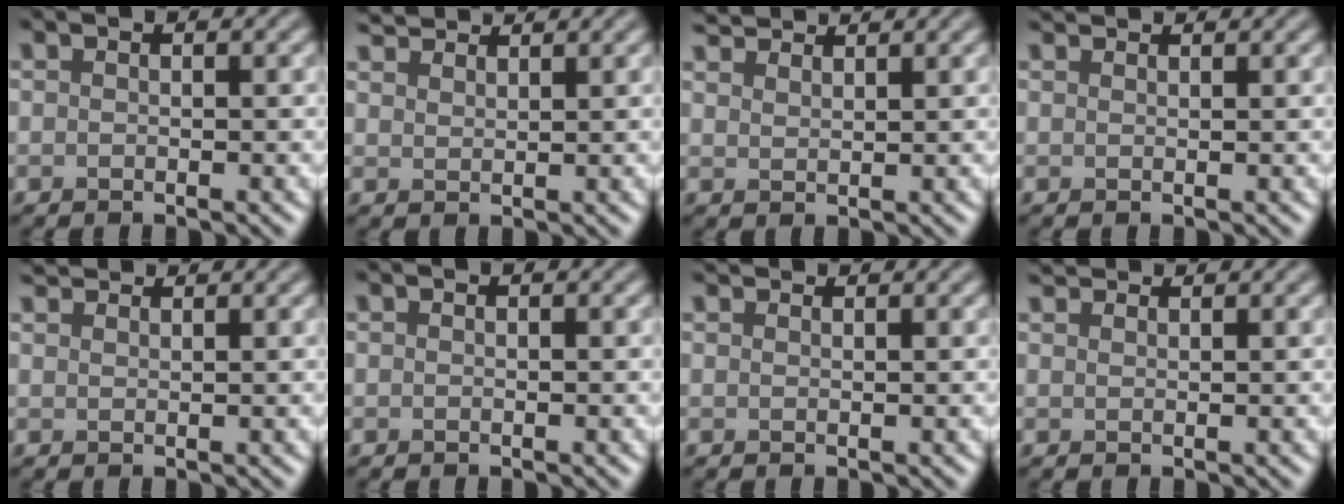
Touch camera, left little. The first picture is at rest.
{"total": 3.1, "force": [3.0, 0.5, 0.7], "torque": [-0.019, 0.009, 0.053]}
{"total": 3.1, "force": [3.0, 0.4, 0.7], "torque": [-0.019, 0.008, 0.052]}
{"total": 2.1, "force": [2.0, 0.2, 0.5], "torque": [-0.014, 0.001, 0.023]}
{"total": 2.4, "force": [2.3, 0.2, 0.5], "torque": [-0.013, 0.006, 0.037]}
{"total": 0.0}
{"total": 2.1, "force": [2.0, 0.2, 0.5], "torque": [-0.014, -0.001, 0.023]}
{"total": 2.0, "force": [2.0, 0.2, 0.4], "torque": [-0.013, 0.004, 0.030]}